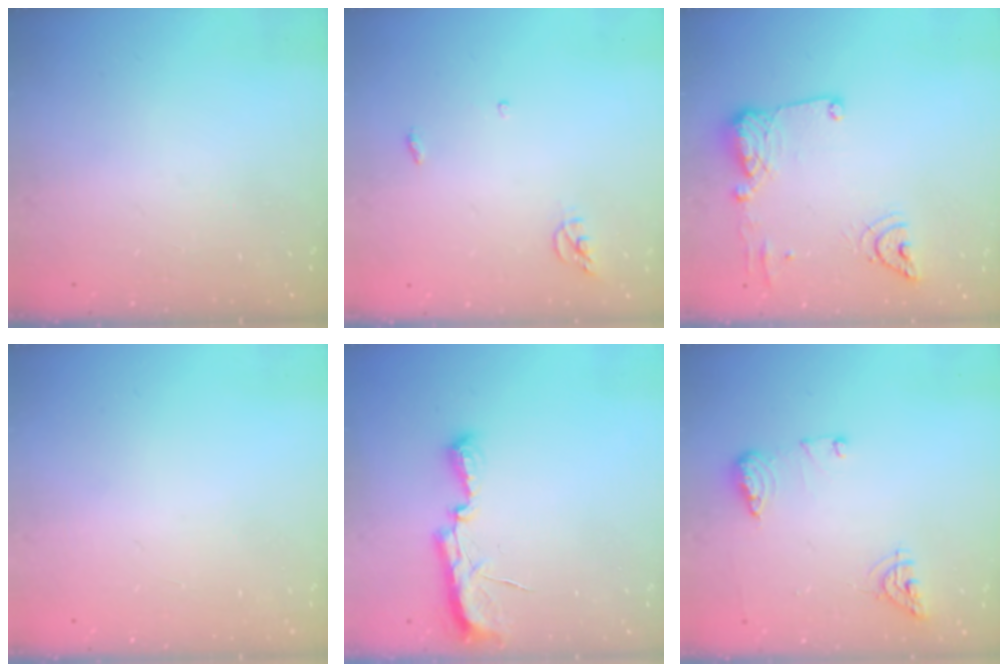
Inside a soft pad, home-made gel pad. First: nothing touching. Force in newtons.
{"total": 3.8, "press": 3.7, "slide": 0.2}
{"total": 14.2, "press": 14.0, "slide": 1.8}
{"total": 0.9, "press": 0.9, "slide": 0.0}
{"total": 8.8, "press": 8.2, "slide": 3.2}
{"total": 8.6, "press": 8.4, "slide": 1.4}